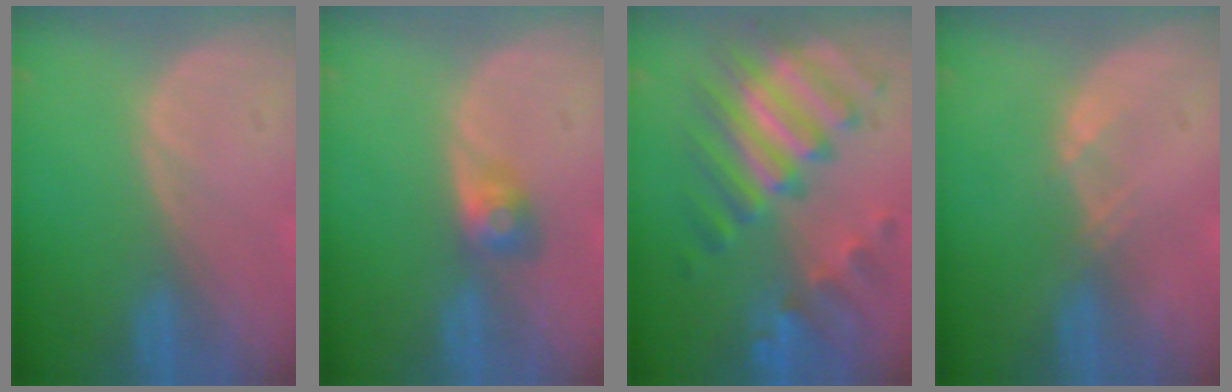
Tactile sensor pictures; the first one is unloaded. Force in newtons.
{"total": 2.9, "press": 2.7, "slide": 1.2}
{"total": 10.5, "press": 10.5, "slide": 0.9}
{"total": 1.1, "press": 1.0, "slide": 0.2}